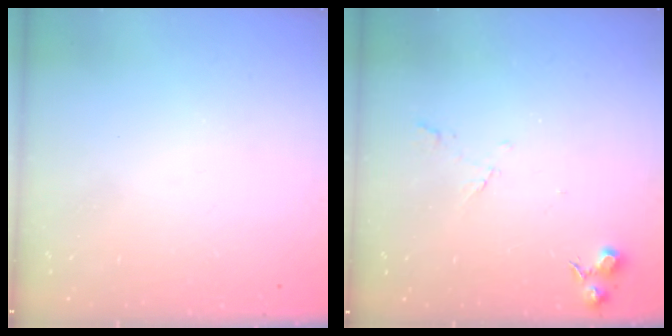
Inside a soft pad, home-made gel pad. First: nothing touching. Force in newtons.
{"total": 5.5, "press": 5.5, "slide": 0.8}